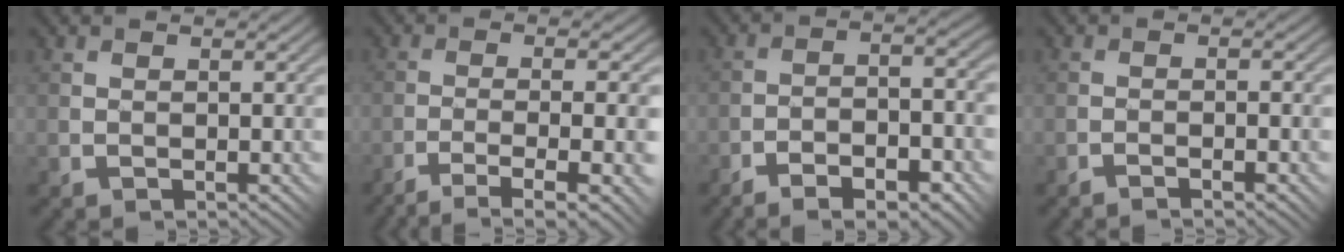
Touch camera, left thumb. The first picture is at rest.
{"total": 10.0, "force": [-5.7, 1.3, 8.2], "torque": [-0.122, 0.007, -0.080]}
{"total": 9.8, "force": [-5.9, 2.5, 7.4], "torque": [-0.119, -0.001, -0.094]}
{"total": 2.2, "force": [-1.6, -0.1, 1.5], "torque": [-0.026, 0.010, -0.030]}